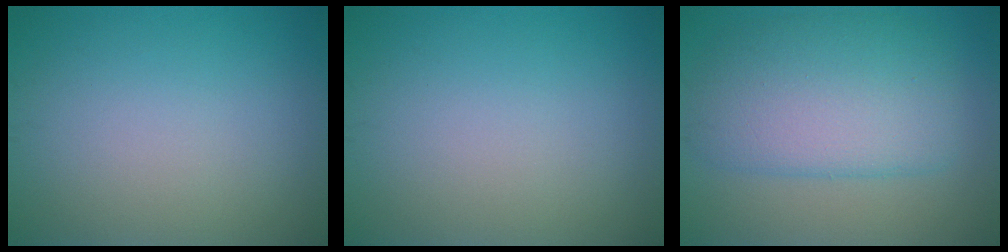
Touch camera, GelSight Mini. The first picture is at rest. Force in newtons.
{"total": 0.0}
{"total": 7.0, "press": 7.0, "slide": 0.3}